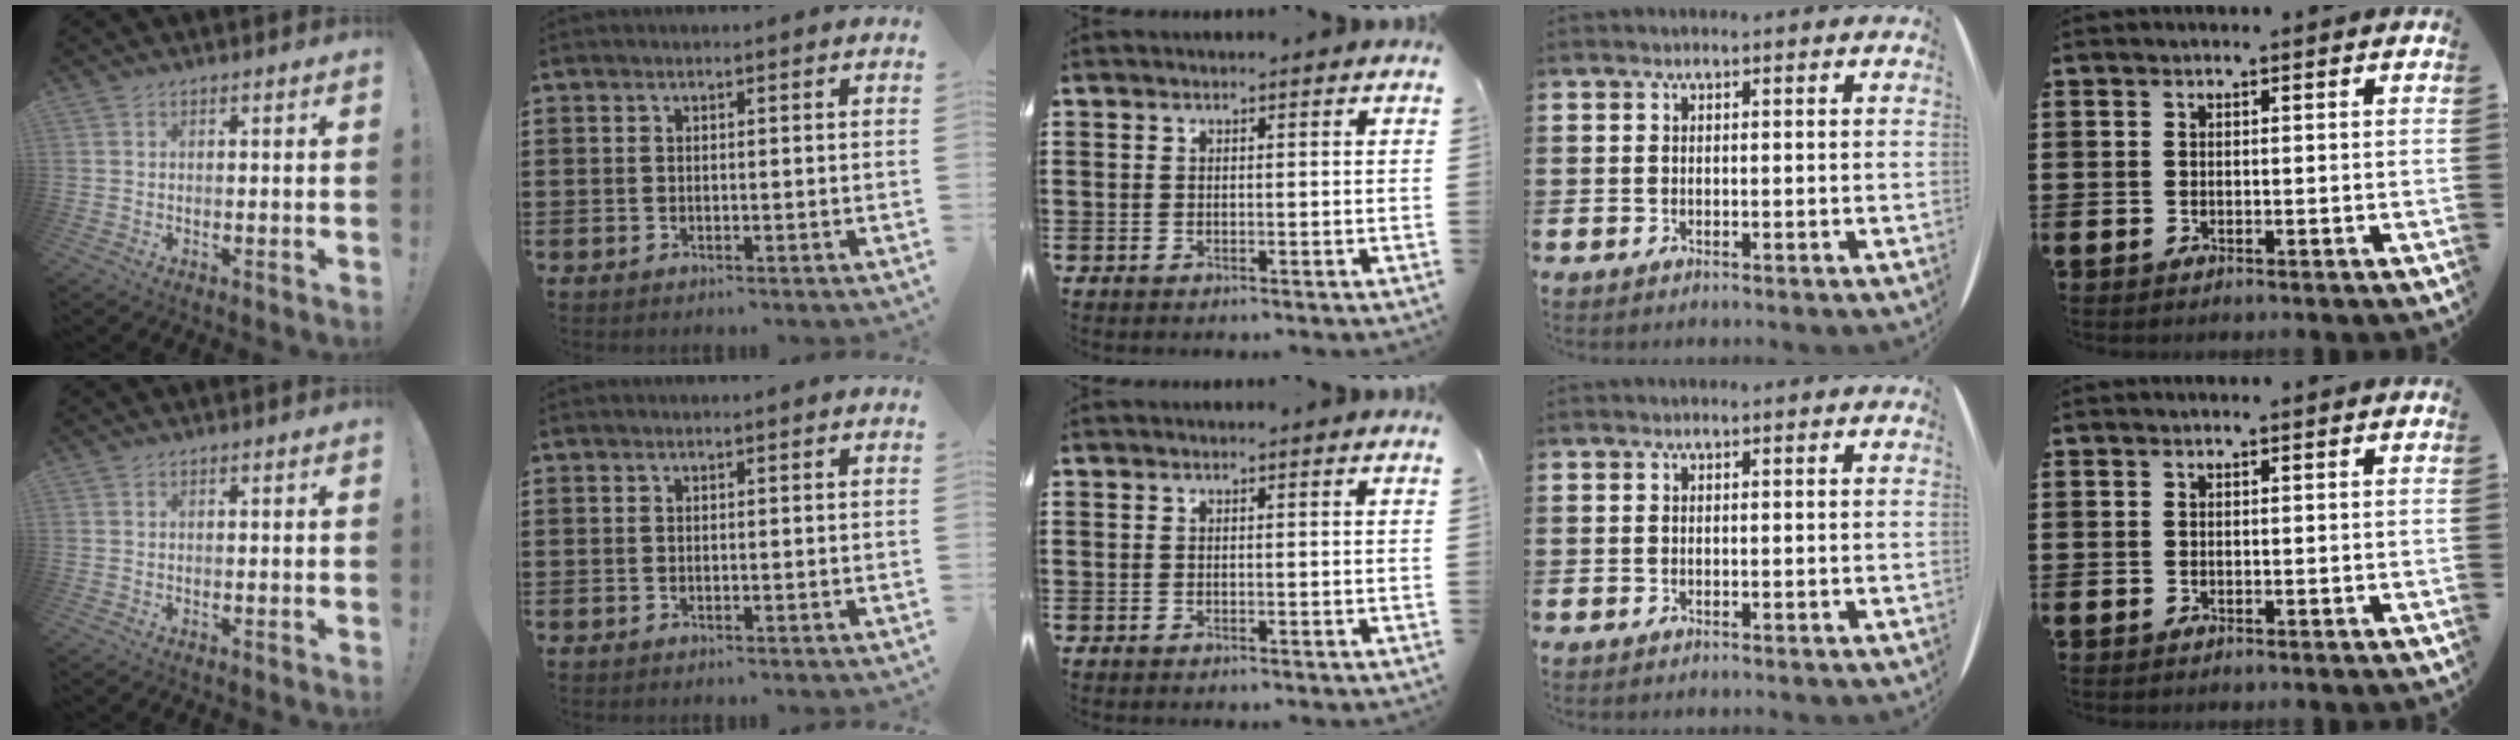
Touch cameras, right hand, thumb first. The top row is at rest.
{}